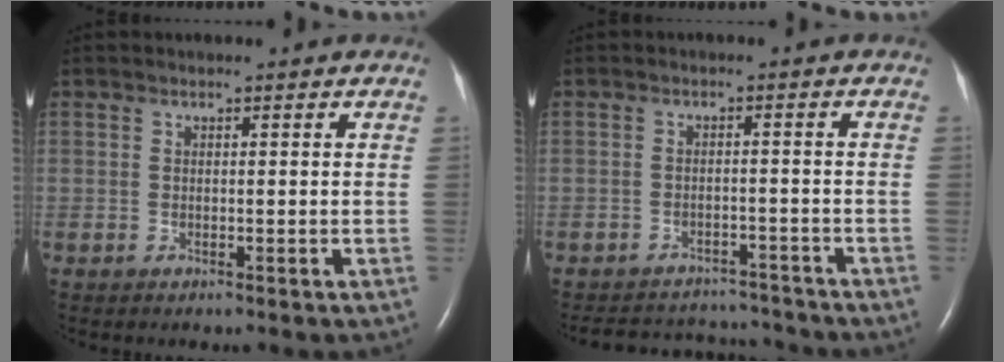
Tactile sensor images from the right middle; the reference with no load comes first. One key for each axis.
{"total": 10.5, "fx": -10.1, "fy": 2.5, "fz": 1.0, "tx": -0.029, "ty": 0.013, "tz": -0.133}